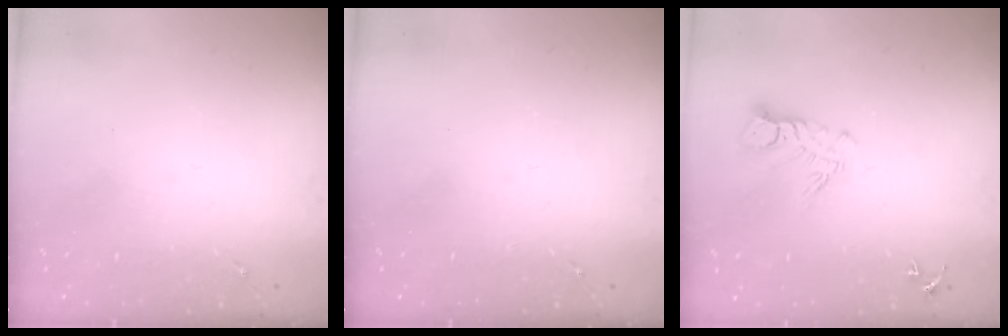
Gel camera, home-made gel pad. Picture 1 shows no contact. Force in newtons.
{"total": 0.0}
{"total": 7.7, "press": 7.7, "slide": 0.7}